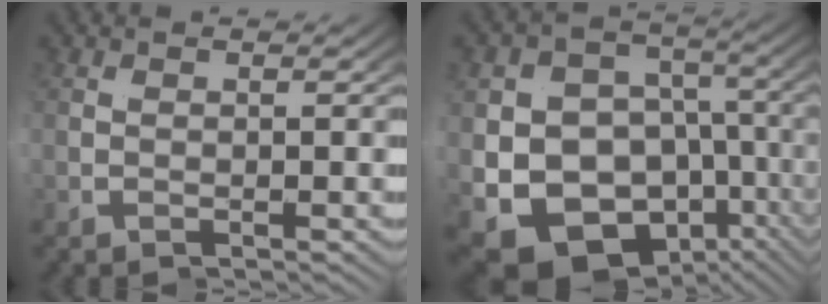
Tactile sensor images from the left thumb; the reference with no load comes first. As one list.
[{"total": 15.0, "force": [-4.5, 11.3, 8.8], "torque": [-0.173, -0.062, -0.065]}]